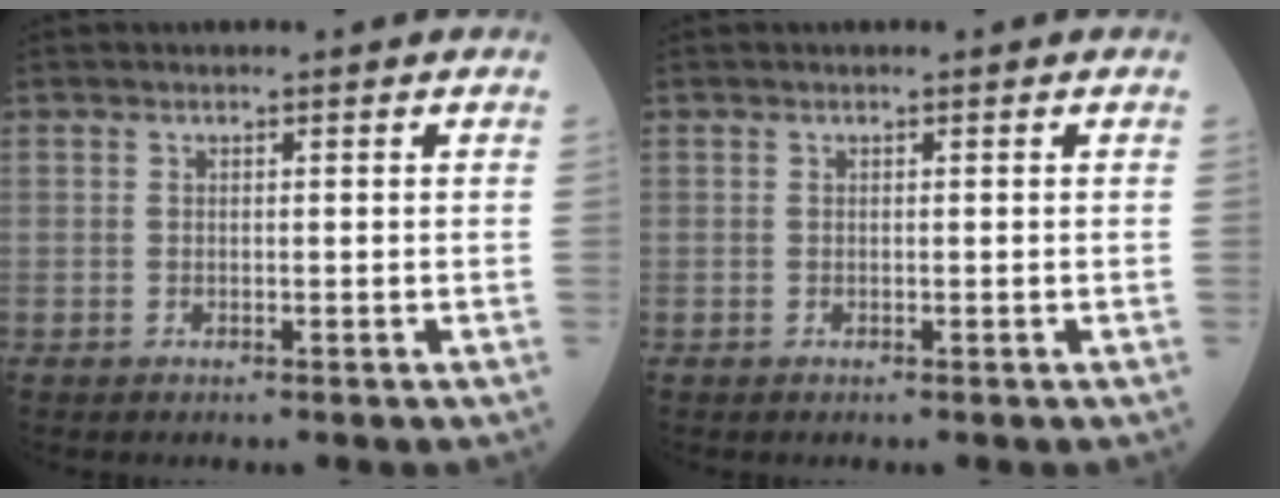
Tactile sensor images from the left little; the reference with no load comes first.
{"total": 0.0}